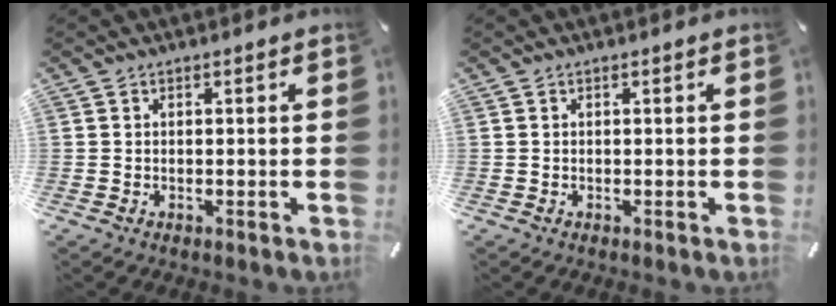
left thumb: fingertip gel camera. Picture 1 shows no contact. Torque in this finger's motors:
{"motor_torque": [0.00, 0.00, 0.00, 0.00, 0.00]}